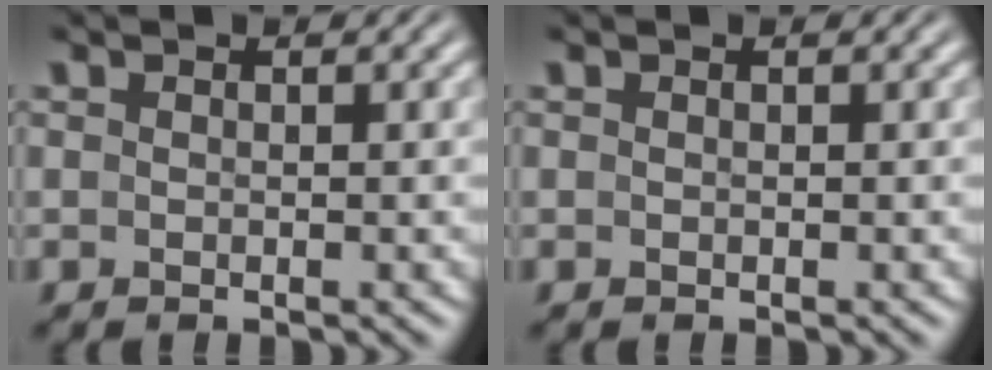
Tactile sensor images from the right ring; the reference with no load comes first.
{"total": 0.0}